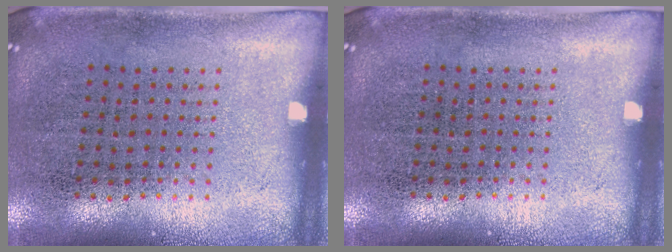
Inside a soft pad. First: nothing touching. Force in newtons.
{"total": 0.0}